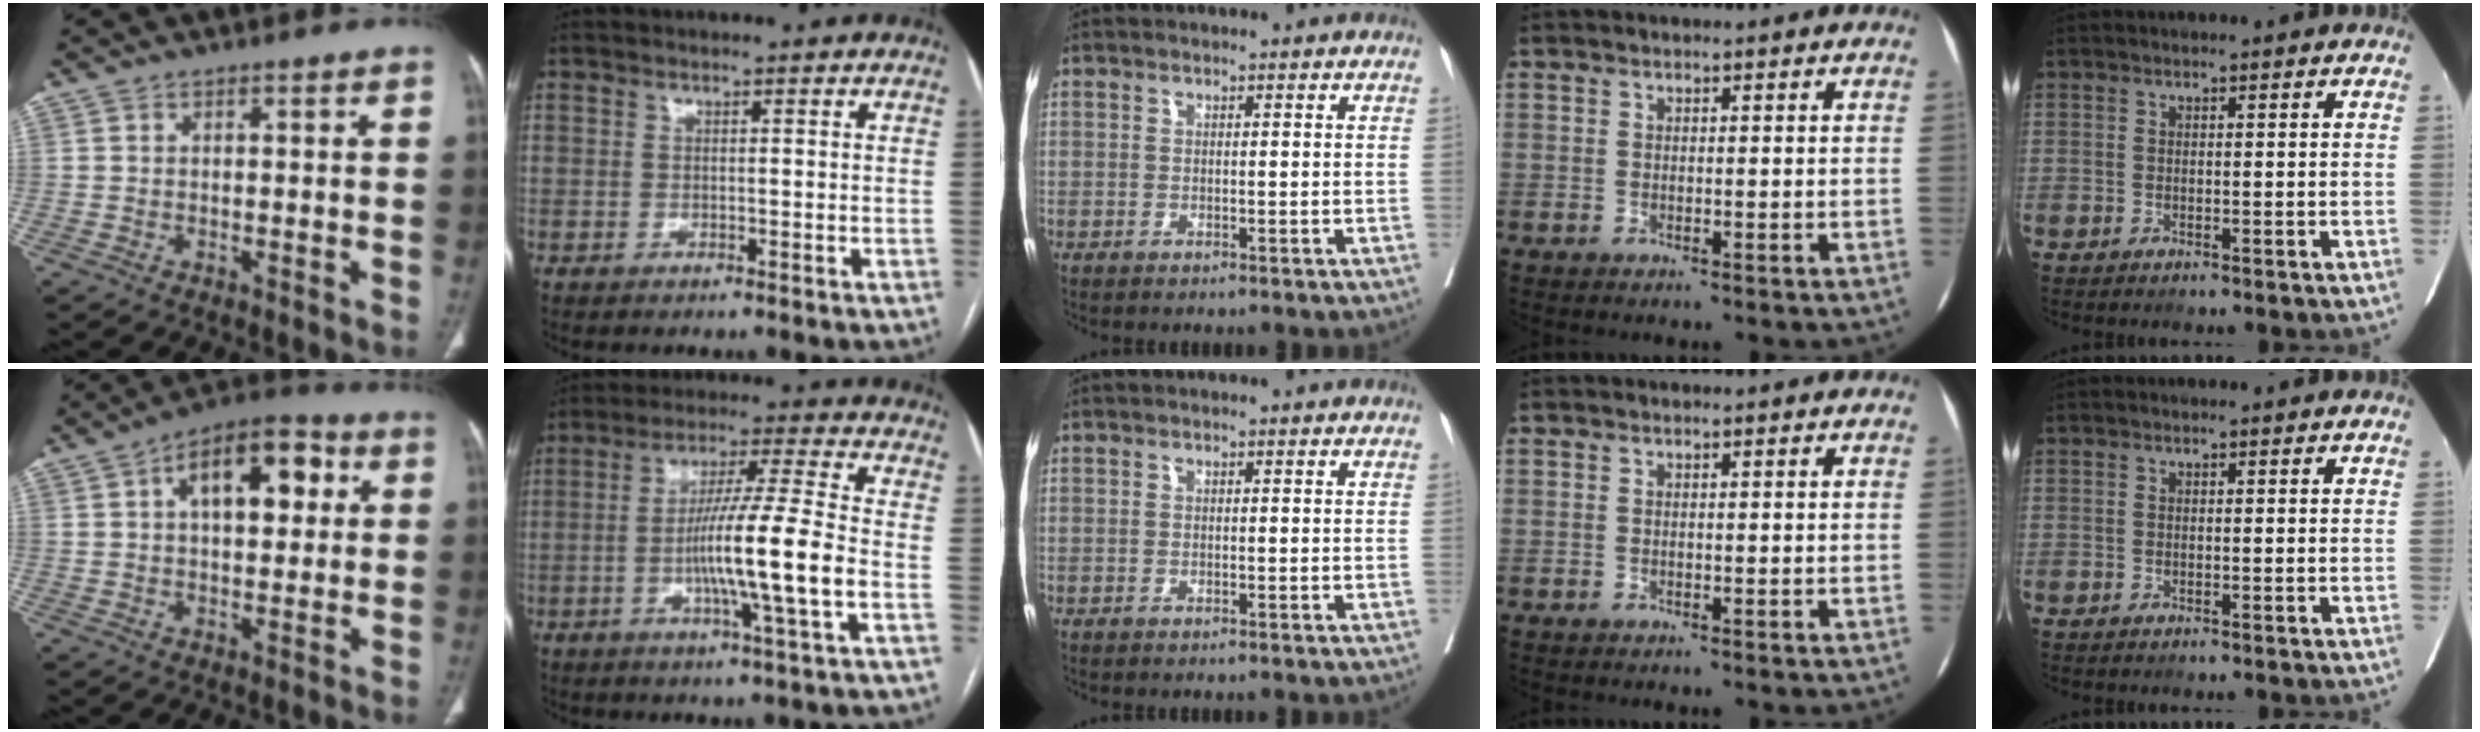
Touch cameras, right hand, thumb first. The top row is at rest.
{"thumb": {"total": 13.5, "force": [3.5, 7.2, 10.8], "torque": [-0.133, 0.022, 0.047]}, "index": {"total": 13.0, "force": [-2.9, -1.0, 12.6], "torque": [-0.227, -0.004, -0.058]}}